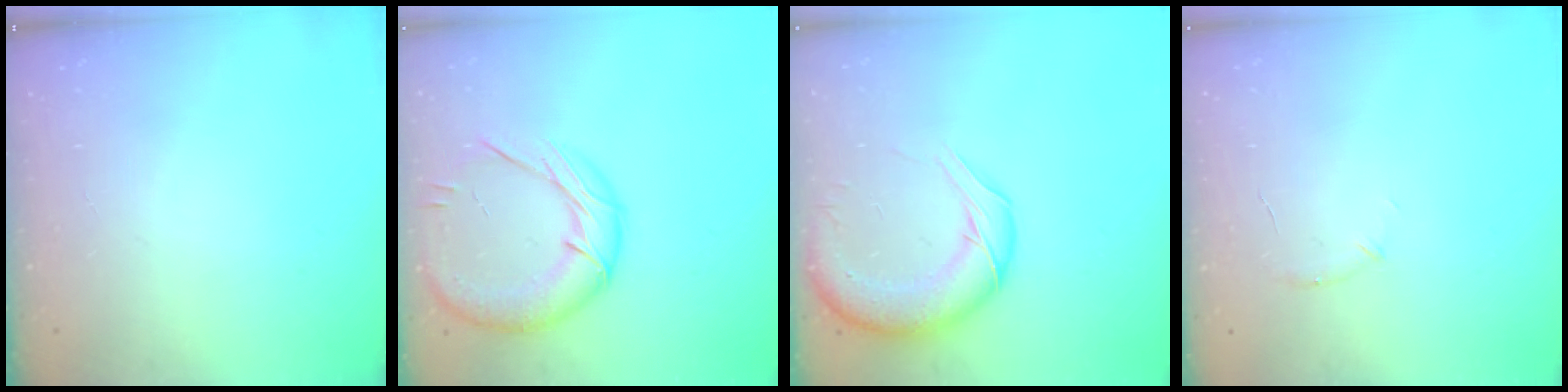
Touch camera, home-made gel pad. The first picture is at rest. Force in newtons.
{"total": 17.1, "press": 17.0, "slide": 2.0}
{"total": 13.8, "press": 13.4, "slide": 3.5}
{"total": 6.6, "press": 6.4, "slide": 1.6}